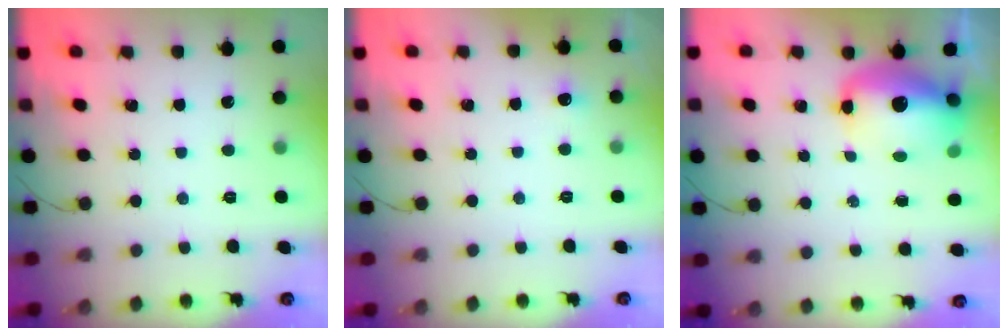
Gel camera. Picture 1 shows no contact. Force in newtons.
{"total": 2.9, "press": 2.7, "slide": 1.0}
{"total": 14.1, "press": 13.8, "slide": 3.3}